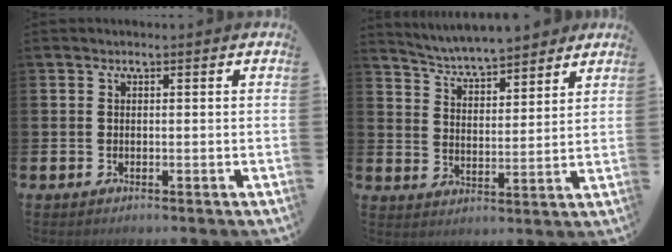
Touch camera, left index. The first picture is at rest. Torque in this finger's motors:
{"motor_torque": [1.06, -1.07, 0.49, 0.09]}